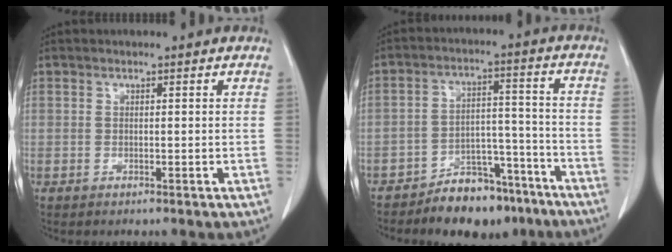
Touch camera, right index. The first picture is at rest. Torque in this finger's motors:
{"motor_torque": [-0.06, -0.15, -0.05, -0.11]}